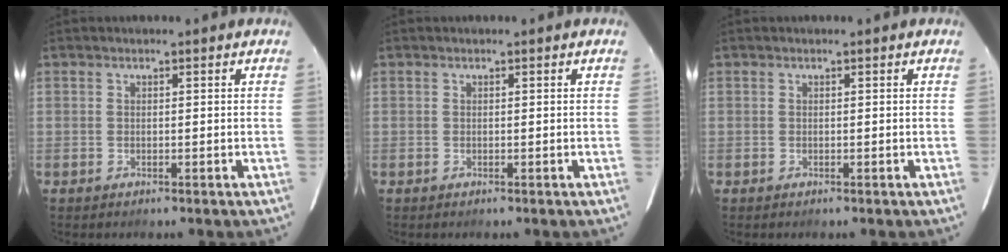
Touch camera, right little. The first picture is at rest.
{"total": 0.0}
{"total": 0.0}